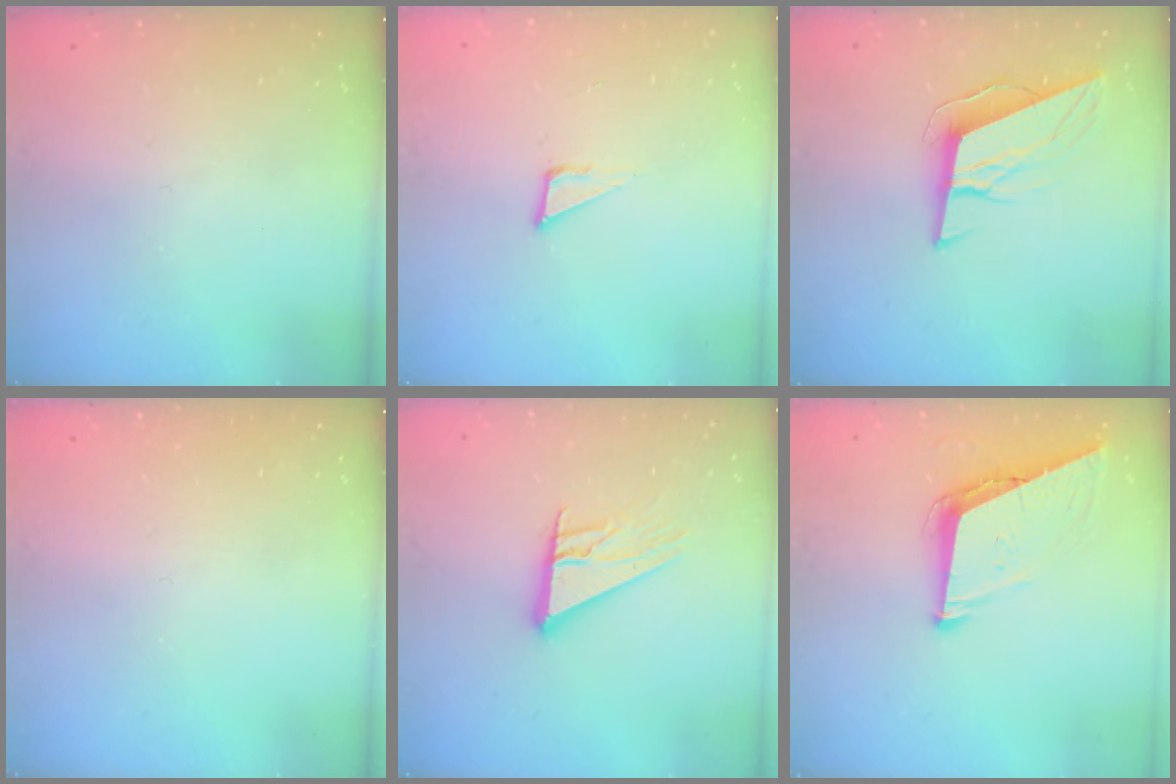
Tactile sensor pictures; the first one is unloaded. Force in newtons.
{"total": 4.5, "press": 4.5, "slide": 0.3}
{"total": 10.3, "press": 9.8, "slide": 3.0}
{"total": 0.0}
{"total": 12.9, "press": 12.9, "slide": 1.2}
{"total": 7.8, "press": 7.8, "slide": 0.9}